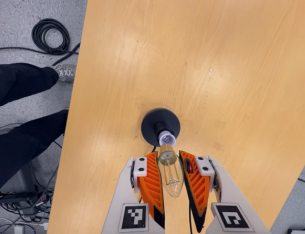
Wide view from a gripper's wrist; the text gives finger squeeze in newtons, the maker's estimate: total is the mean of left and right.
{"total": 21.1, "left": 22.7, "right": 19.6}